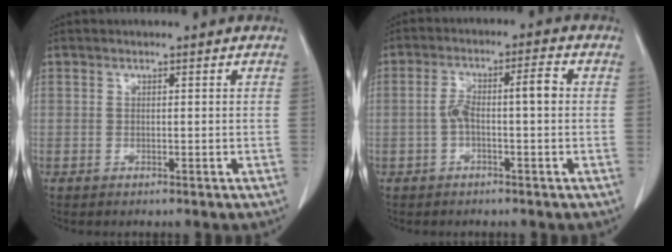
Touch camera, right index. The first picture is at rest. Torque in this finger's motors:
{"motor_torque": [0.25, 0.10, 0.15, 0.03]}